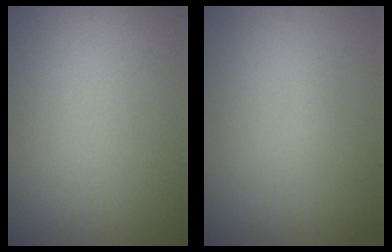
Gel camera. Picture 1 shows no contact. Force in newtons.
{"total": 0.5, "press": 0.5, "slide": 0.1}